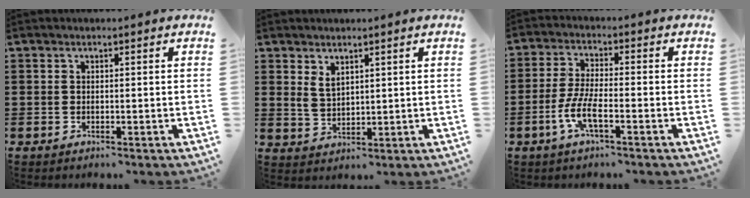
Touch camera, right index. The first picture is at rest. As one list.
[{"total": 2.8, "force": [1.9, 1.5, 1.5], "torque": [-0.034, 0.005, 0.035]}, {"total": 5.8, "force": [-2.8, 1.0, 5.0], "torque": [-0.125, -0.016, -0.060]}]